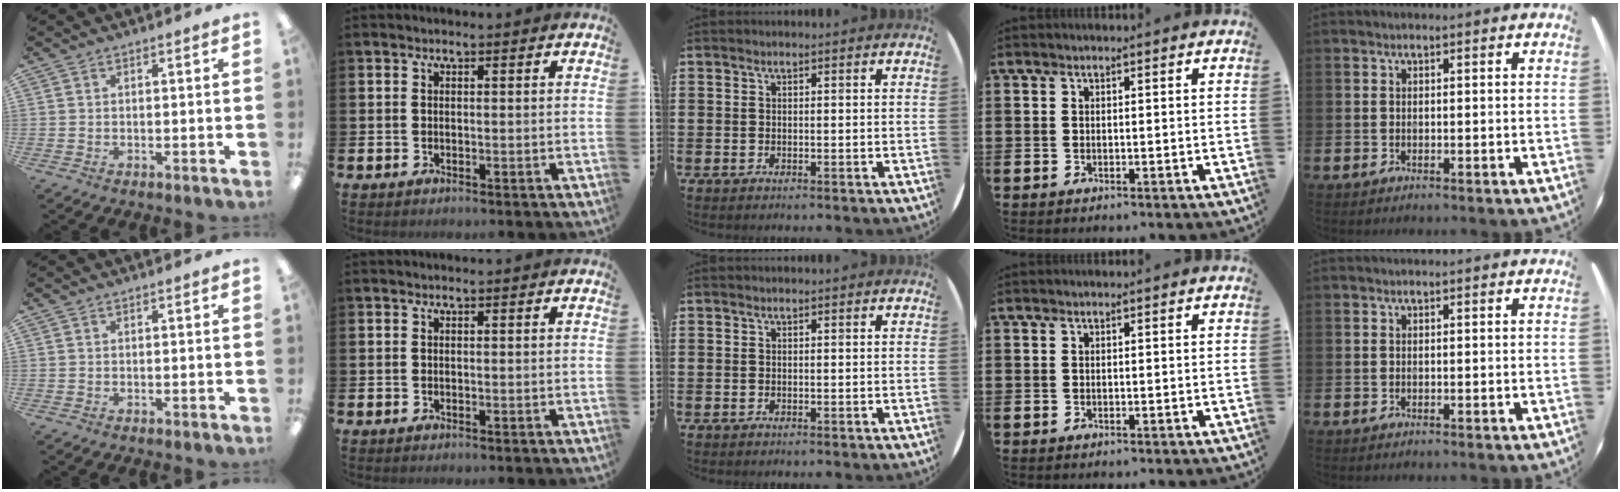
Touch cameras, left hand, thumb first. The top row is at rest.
{}